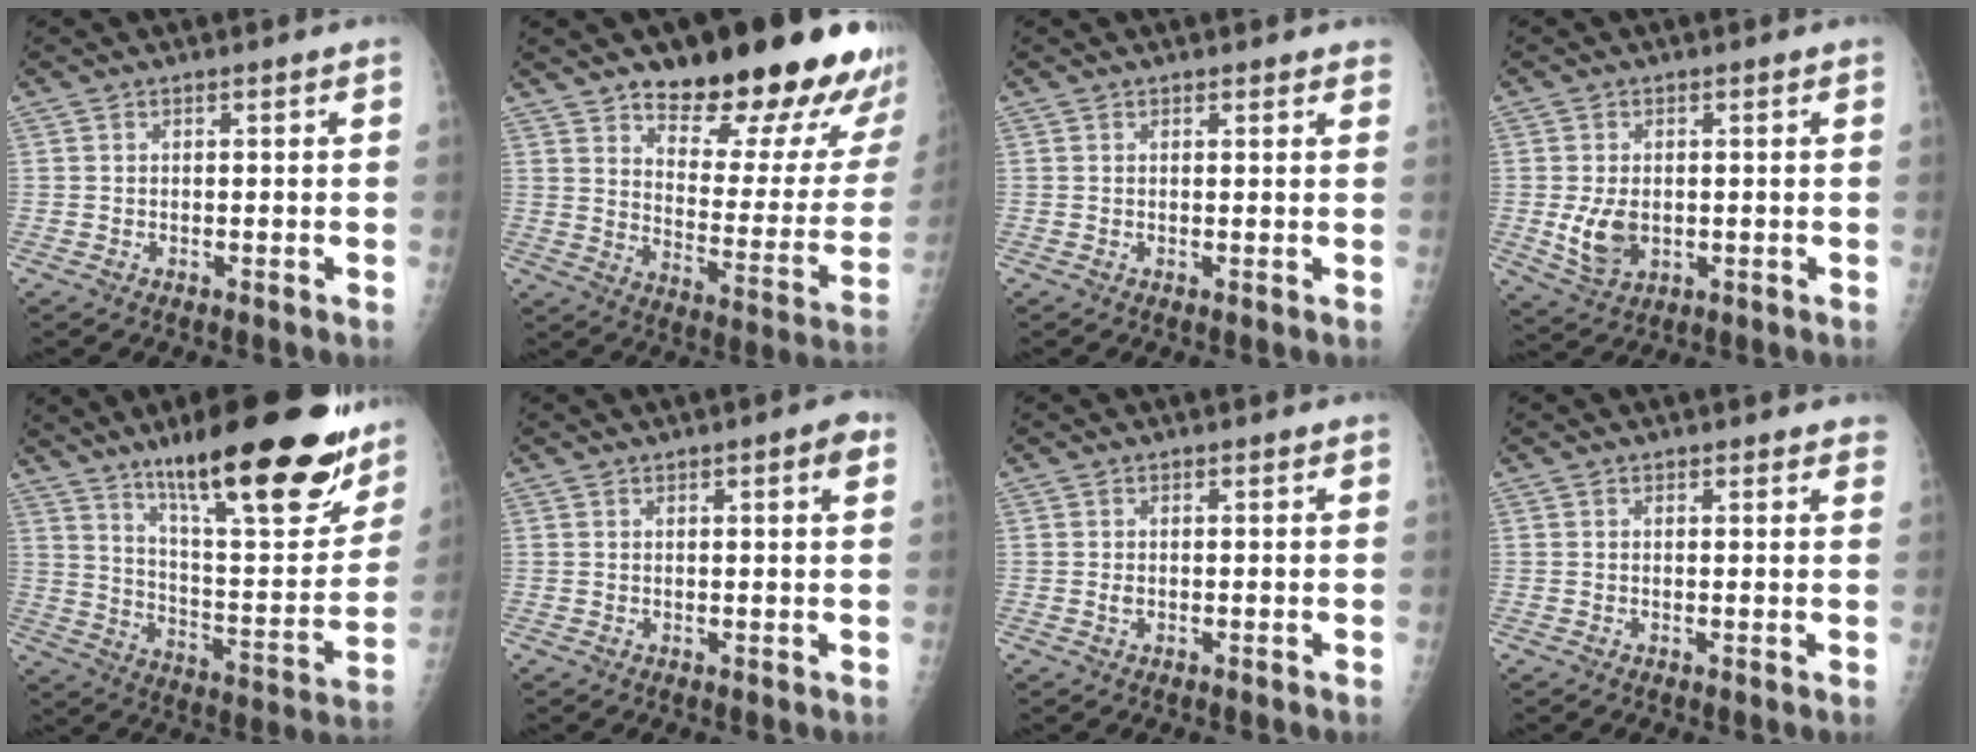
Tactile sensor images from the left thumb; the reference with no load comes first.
{"total": 26.7, "force": [19.5, 9.1, 15.9], "torque": [-0.169, -0.109, 0.260]}
{"total": 1.4, "force": [1.2, 0.5, 0.5], "torque": [0.004, -0.002, 0.012]}
{"total": 6.3, "force": [-0.5, 4.3, 4.5], "torque": [-0.076, -0.010, 0.003]}
{"total": 29.3, "force": [18.7, 7.5, 21.2], "torque": [-0.277, -0.072, 0.291]}
{"total": 3.3, "force": [1.6, 0.7, 2.8], "torque": [-0.032, -0.003, 0.019]}
{"total": 0.8, "force": [0.2, 0.5, 0.5], "torque": [-0.009, 0.000, 0.002]}
{"total": 2.1, "force": [1.8, 0.8, 0.7], "torque": [0.010, -0.004, 0.014]}